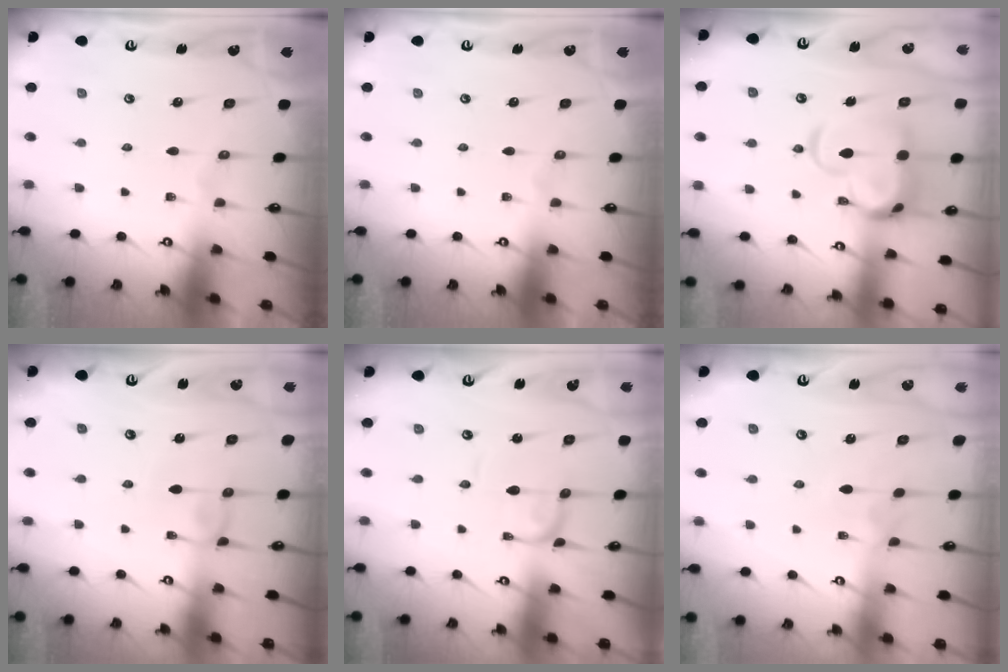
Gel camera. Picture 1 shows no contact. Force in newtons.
{"total": 0.0}
{"total": 10.1, "press": 9.9, "slide": 1.8}
{"total": 1.5, "press": 1.4, "slide": 0.3}
{"total": 1.8, "press": 1.8, "slide": 0.1}
{"total": 2.4, "press": 2.4, "slide": 0.3}